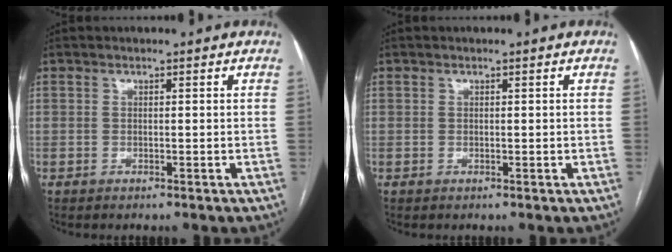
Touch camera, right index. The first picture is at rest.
{"total": 0.0}